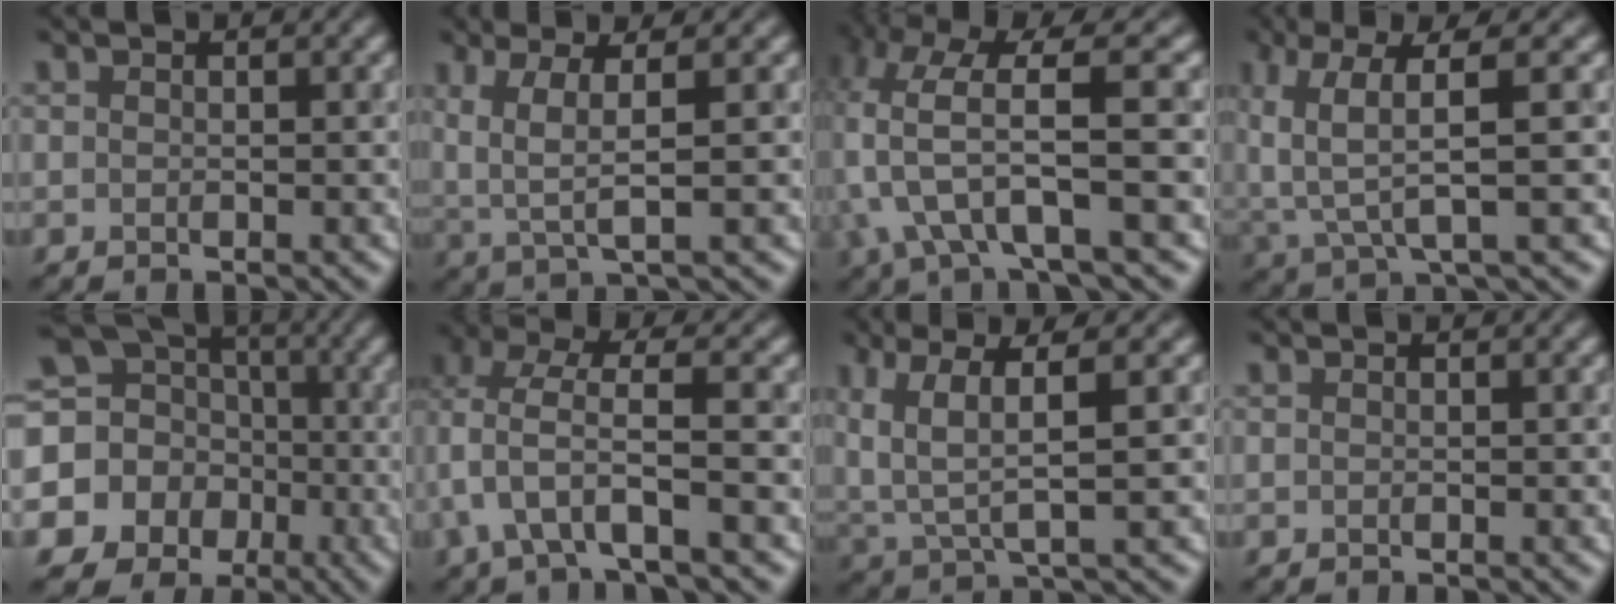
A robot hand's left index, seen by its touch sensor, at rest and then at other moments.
{"total": 3.8, "force": [0.9, 0.8, 3.6], "torque": [-0.079, 0.002, 0.021]}
{"total": 7.1, "force": [-0.6, 2.1, 6.7], "torque": [-0.136, 0.009, -0.009]}
{"total": 5.4, "force": [1.4, 1.5, 5.0], "torque": [-0.114, 0.002, 0.032]}
{"total": 18.1, "force": [-3.2, 17.0, 5.3], "torque": [-0.165, -0.021, -0.075]}
{"total": 4.6, "force": [-0.4, 1.6, 4.3], "torque": [-0.091, 0.003, -0.009]}
{"total": 5.4, "force": [1.9, 1.7, 4.7], "torque": [-0.106, 0.001, 0.044]}
{"total": 0.0}